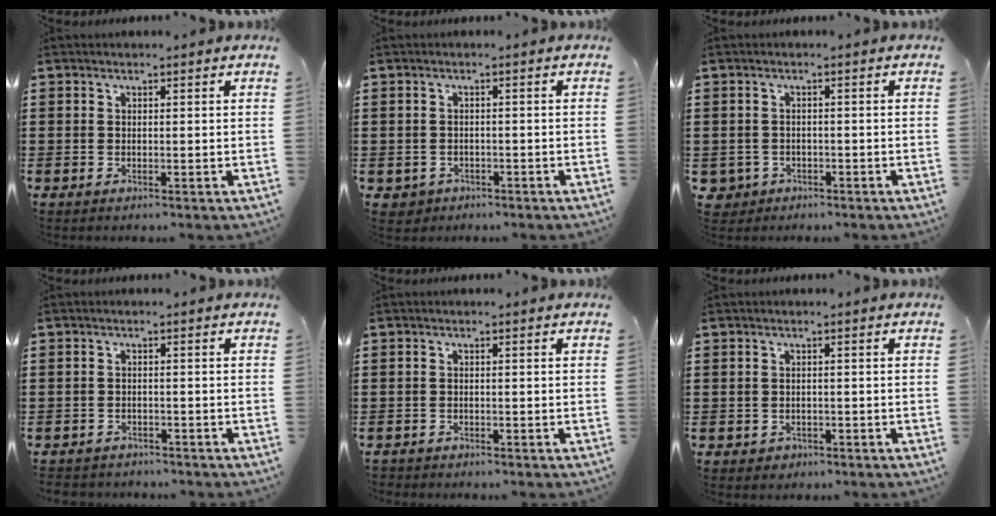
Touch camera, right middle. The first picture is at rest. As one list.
[{"total": 1.2, "force": [-0.8, 0.8, -0.1], "torque": [-0.004, 0.002, -0.021]}, {"total": 1.6, "force": [-1.0, 1.3, 0.1], "torque": [-0.009, 0.000, -0.025]}, {"total": 1.8, "force": [-1.8, 0.4, -0.2], "torque": [-0.004, 0.000, -0.041]}, {"total": 1.0, "force": [-1.0, 0.2, -0.1], "torque": [-0.001, 0.002, -0.021]}, {"total": 0.8, "force": [-0.5, 0.6, 0.0], "torque": [-0.004, 0.002, -0.013]}]